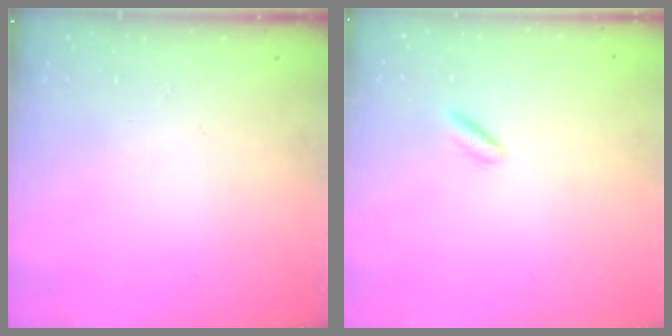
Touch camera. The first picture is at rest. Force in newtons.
{"total": 1.8, "press": 1.6, "slide": 0.8}